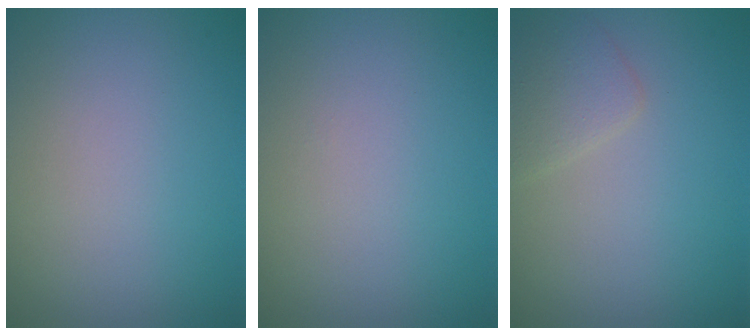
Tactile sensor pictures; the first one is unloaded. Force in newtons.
{"total": 0.0}
{"total": 2.0, "press": 2.0, "slide": 0.0}